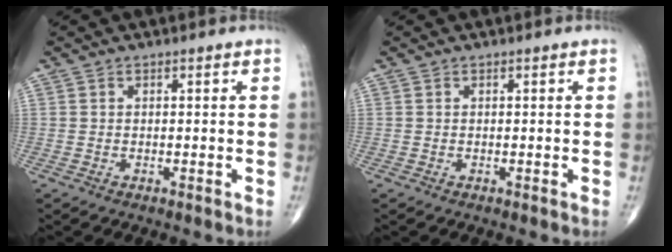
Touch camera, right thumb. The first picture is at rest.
{"total": 0.0}